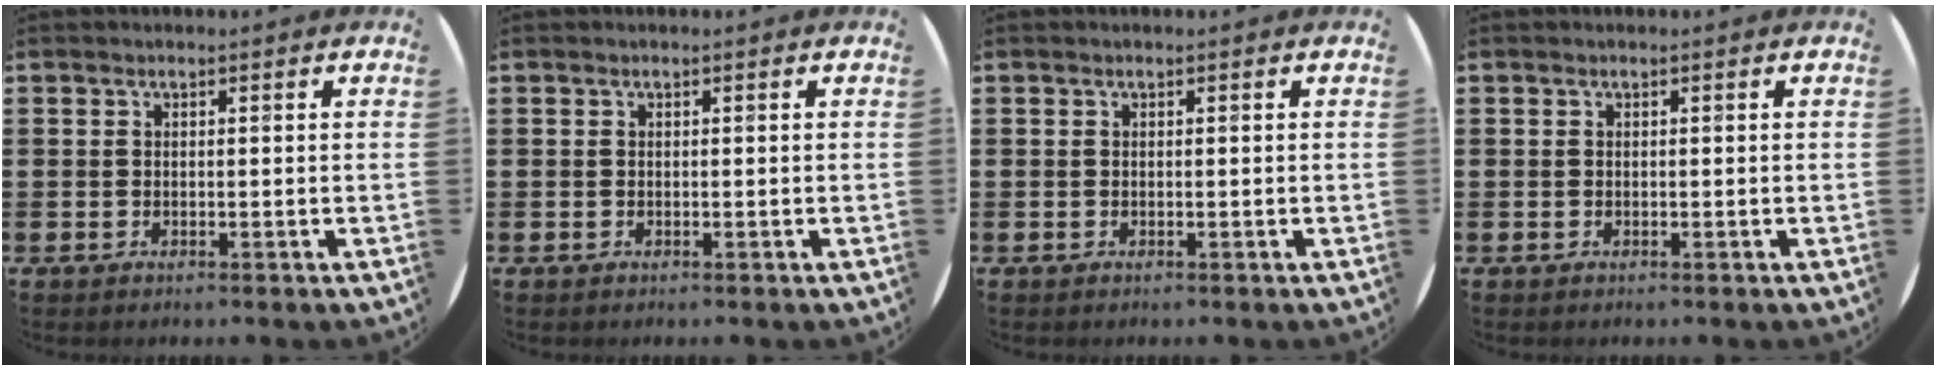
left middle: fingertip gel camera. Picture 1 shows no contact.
{"total": 0.0}
{"total": 0.0}
{"total": 0.0}